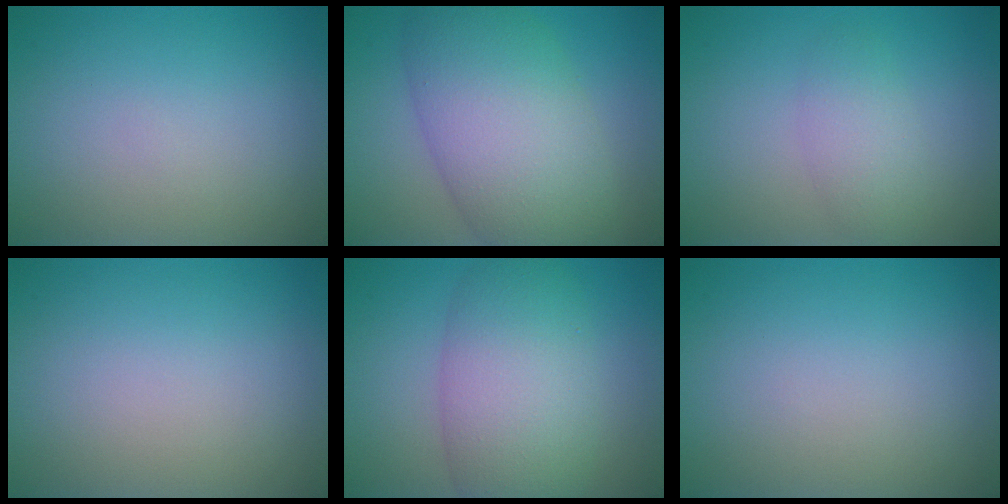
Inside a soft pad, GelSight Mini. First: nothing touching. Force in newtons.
{"total": 10.3, "press": 10.3, "slide": 0.3}
{"total": 2.6, "press": 2.6, "slide": 0.2}
{"total": 0.0}
{"total": 7.9, "press": 7.9, "slide": 0.2}
{"total": 0.0}